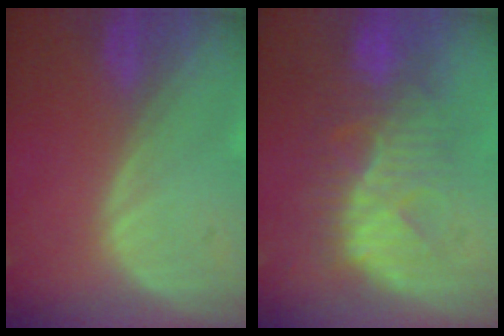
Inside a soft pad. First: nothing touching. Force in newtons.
{"total": 9.8, "press": 9.0, "slide": 3.9}